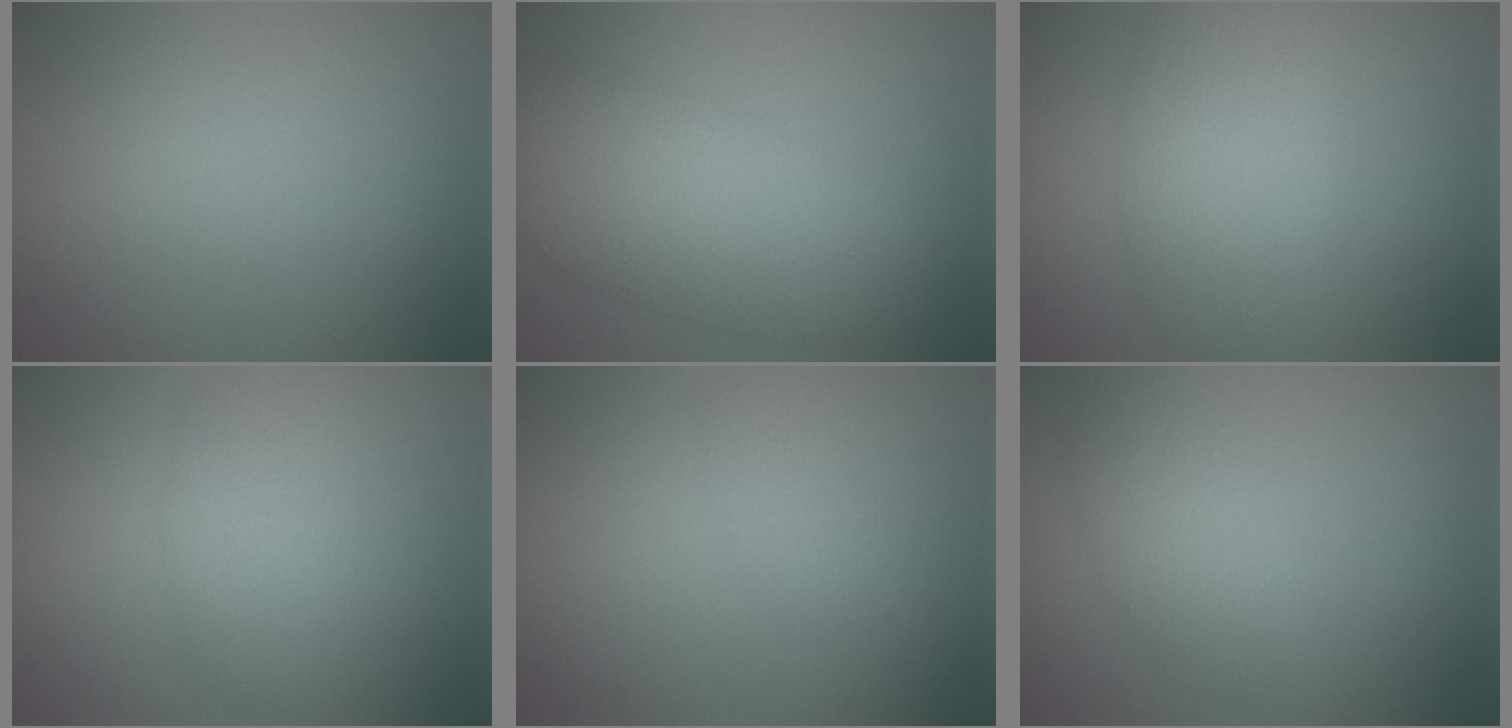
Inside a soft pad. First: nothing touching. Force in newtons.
{"total": 7.8, "press": 7.8, "slide": 0.3}
{"total": 5.2, "press": 5.2, "slide": 0.1}
{"total": 4.0, "press": 4.0, "slide": 0.1}
{"total": 1.6, "press": 1.6, "slide": 0.1}
{"total": 3.1, "press": 3.1, "slide": 0.1}